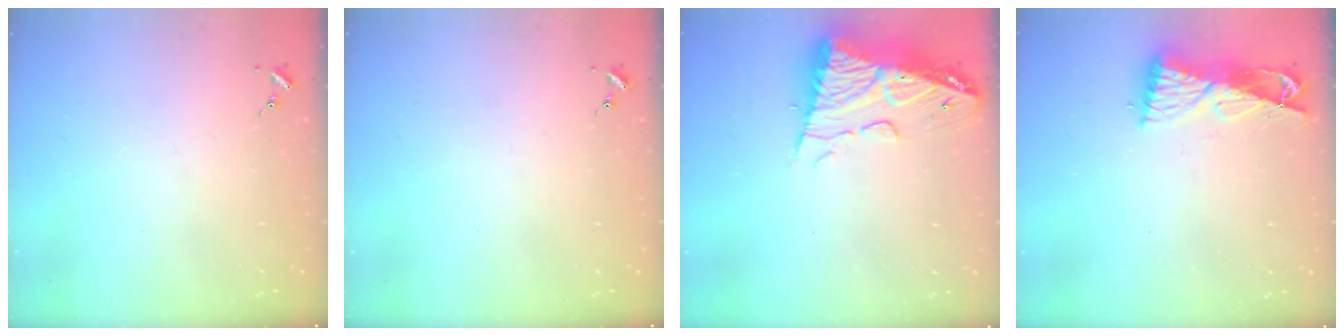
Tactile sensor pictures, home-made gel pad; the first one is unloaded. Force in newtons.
{"total": 0.0}
{"total": 13.2, "press": 13.1, "slide": 1.2}
{"total": 8.8, "press": 8.7, "slide": 1.0}